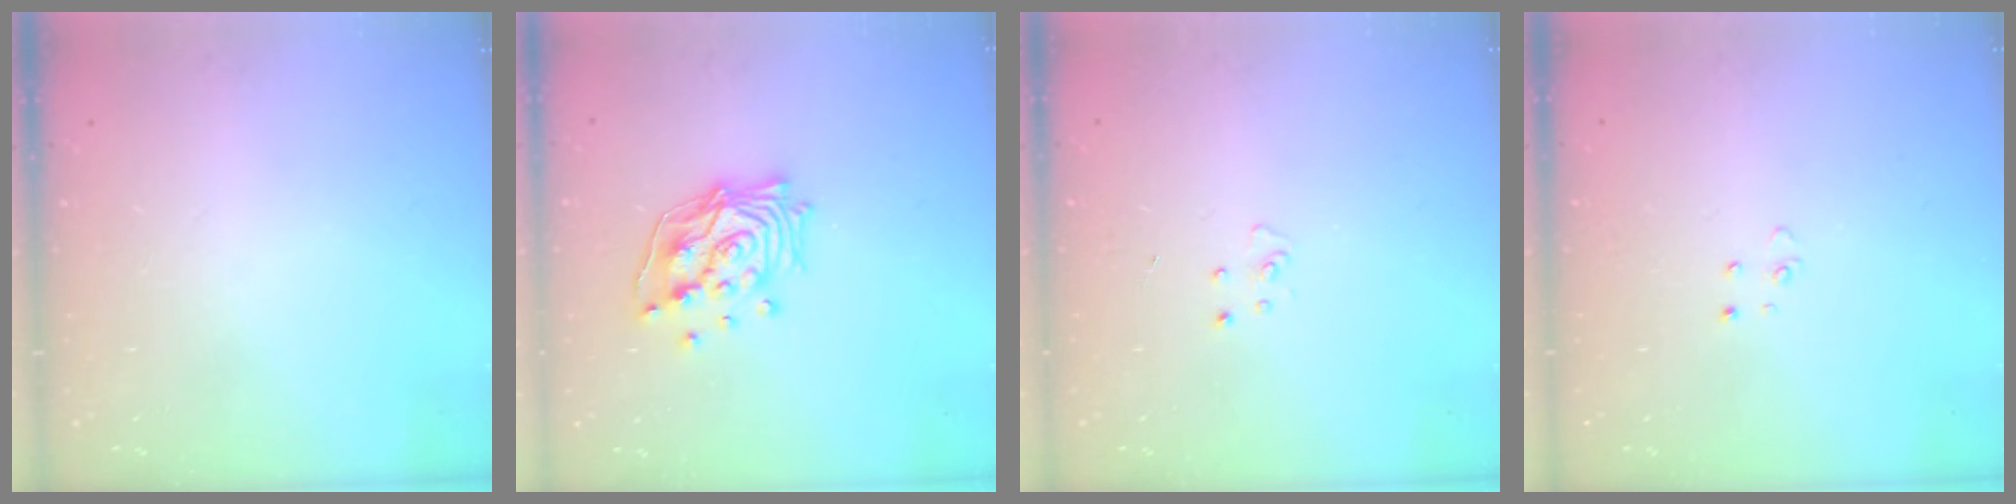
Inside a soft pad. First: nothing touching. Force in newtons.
{"total": 15.4, "press": 15.2, "slide": 1.9}
{"total": 3.6, "press": 3.6, "slide": 0.3}
{"total": 2.6, "press": 2.6, "slide": 0.2}